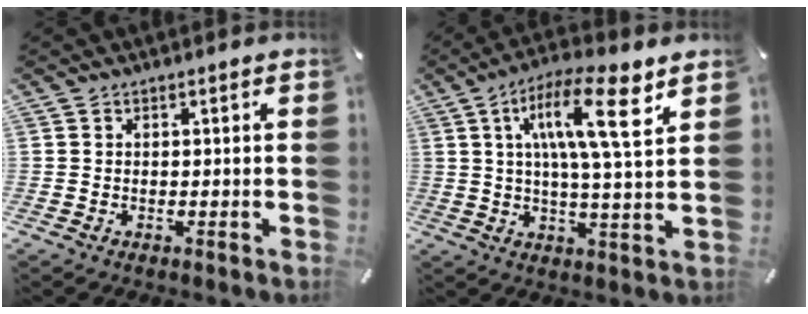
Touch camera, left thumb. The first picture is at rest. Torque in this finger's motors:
{"motor_torque": [0.54, 0.55, 1.76, -1.01, 0.52]}